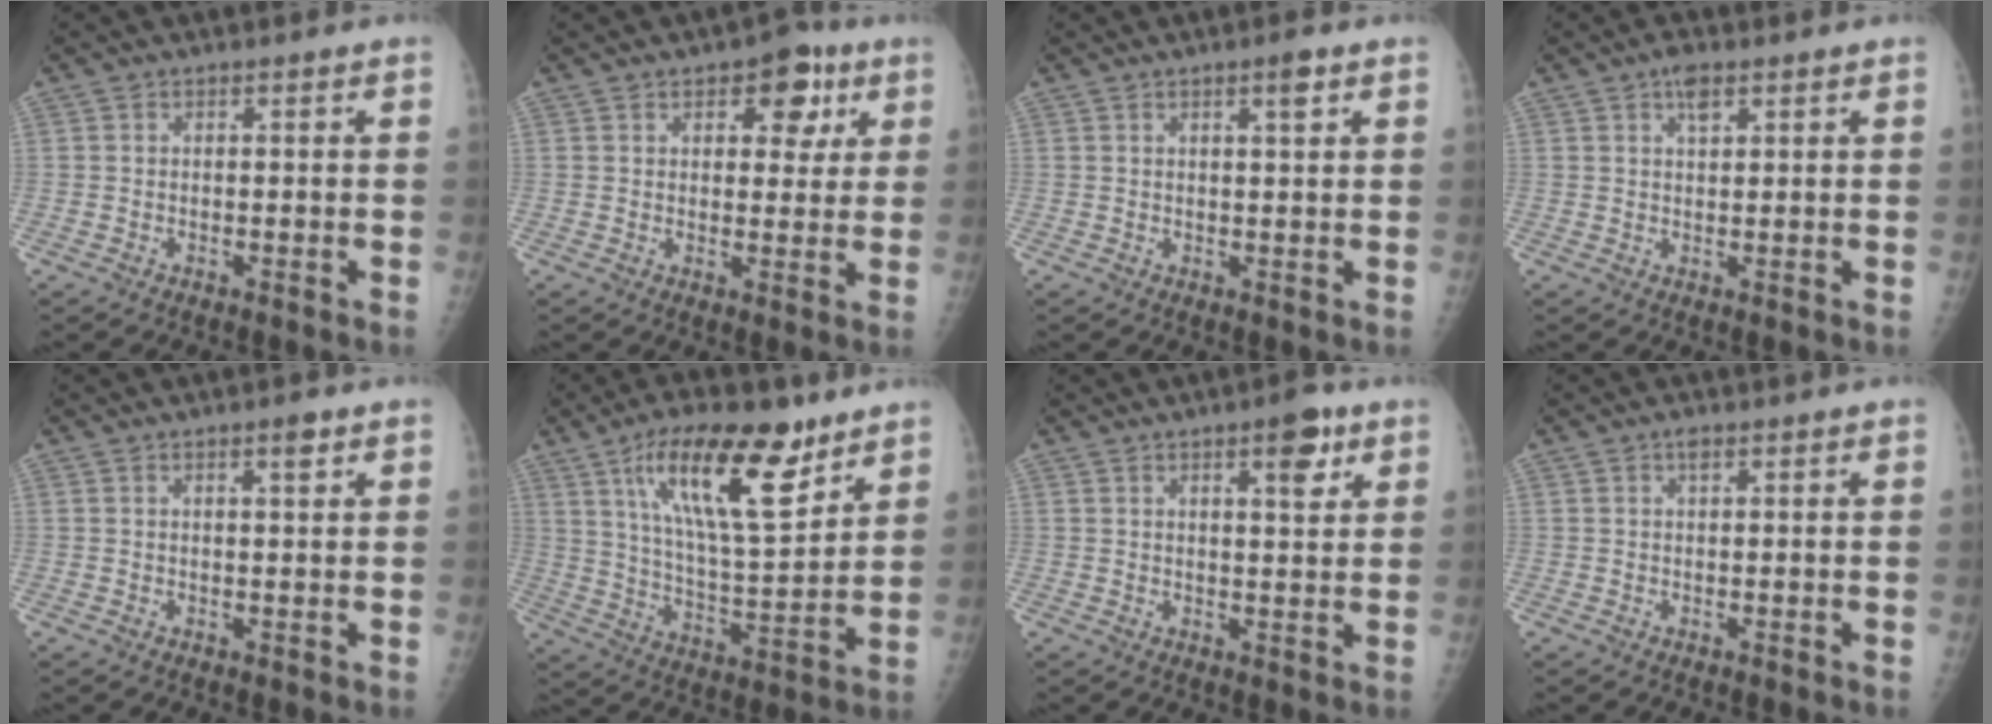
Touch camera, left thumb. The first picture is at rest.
{"total": 8.3, "force": [3.9, 4.9, 5.4], "torque": [-0.025, -0.009, 0.043]}
{"total": 2.7, "force": [1.5, 0.5, 2.2], "torque": [-0.028, -0.007, 0.022]}
{"total": 3.2, "force": [1.8, 1.4, 2.2], "torque": [-0.030, -0.003, 0.030]}
{"total": 2.3, "force": [1.4, 0.6, 1.7], "torque": [-0.020, -0.006, 0.019]}
{"total": 20.0, "force": [11.3, 6.9, 15.0], "torque": [-0.220, -0.054, 0.198]}
{"total": 6.2, "force": [3.3, 2.0, 4.8], "torque": [-0.052, -0.015, 0.042]}
{"total": 0.6, "force": [0.3, 0.3, 0.4], "torque": [-0.005, 0.000, 0.004]}